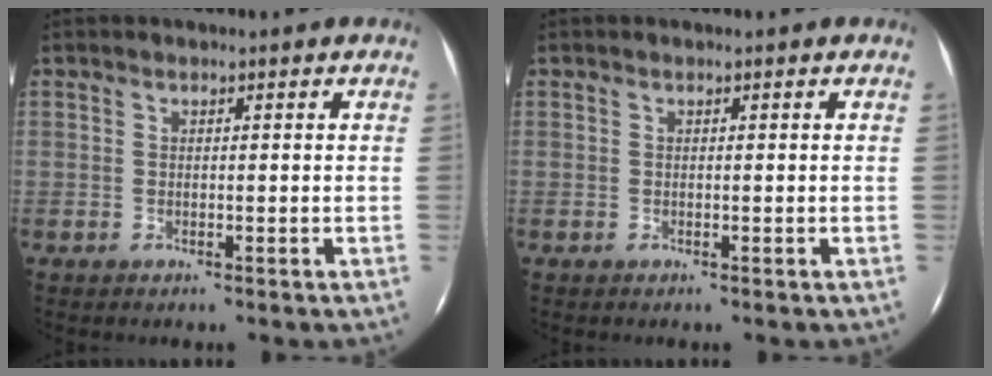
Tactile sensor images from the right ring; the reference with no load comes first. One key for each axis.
{"total": 0.0}